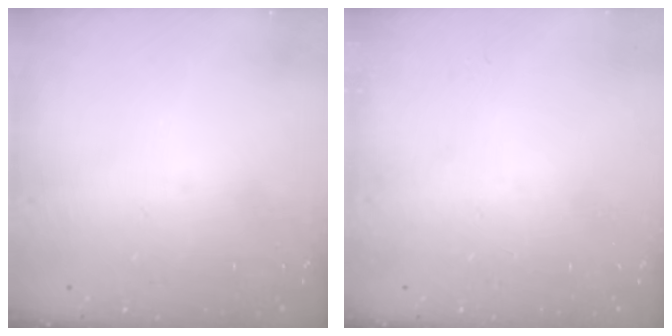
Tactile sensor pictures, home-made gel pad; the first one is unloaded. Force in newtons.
{"total": 0.0}